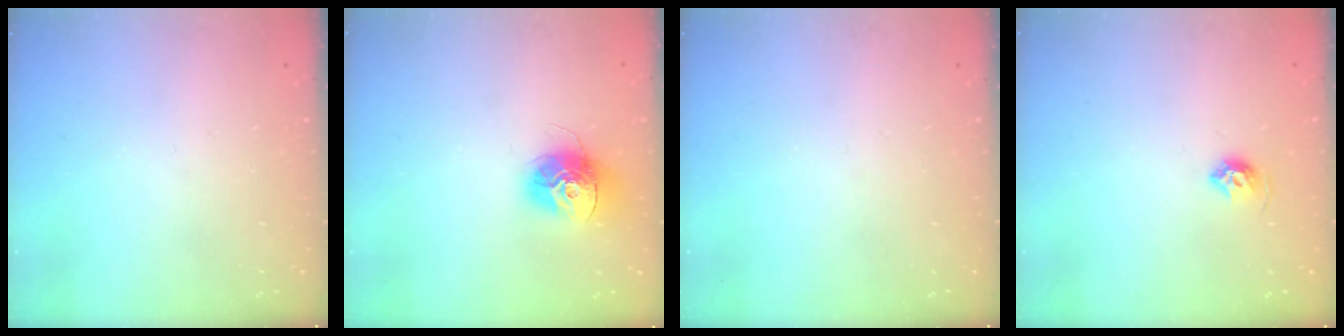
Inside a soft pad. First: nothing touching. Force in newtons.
{"total": 13.3, "press": 13.3, "slide": 1.1}
{"total": 0.0}
{"total": 6.4, "press": 6.4, "slide": 1.1}